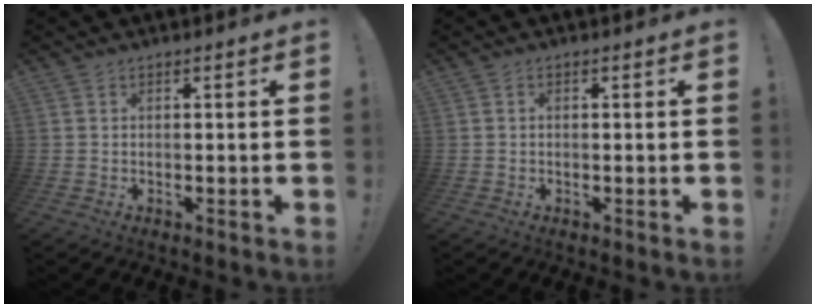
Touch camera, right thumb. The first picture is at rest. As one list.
[{"total": 0.6, "force": [-0.1, 0.4, 0.4], "torque": [-0.012, 0.003, -0.002]}]